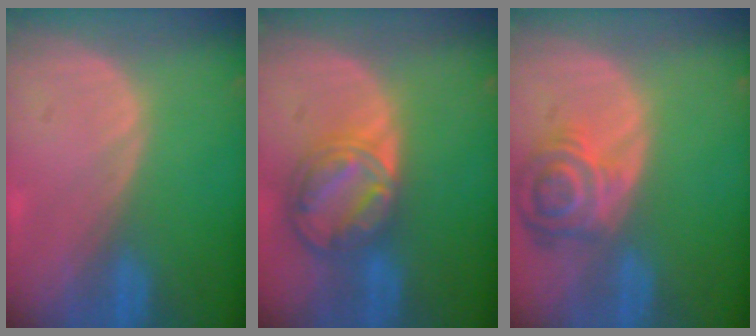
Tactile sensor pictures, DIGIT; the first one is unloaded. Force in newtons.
{"total": 8.7, "press": 7.4, "slide": 4.6}
{"total": 7.4, "press": 6.6, "slide": 3.4}